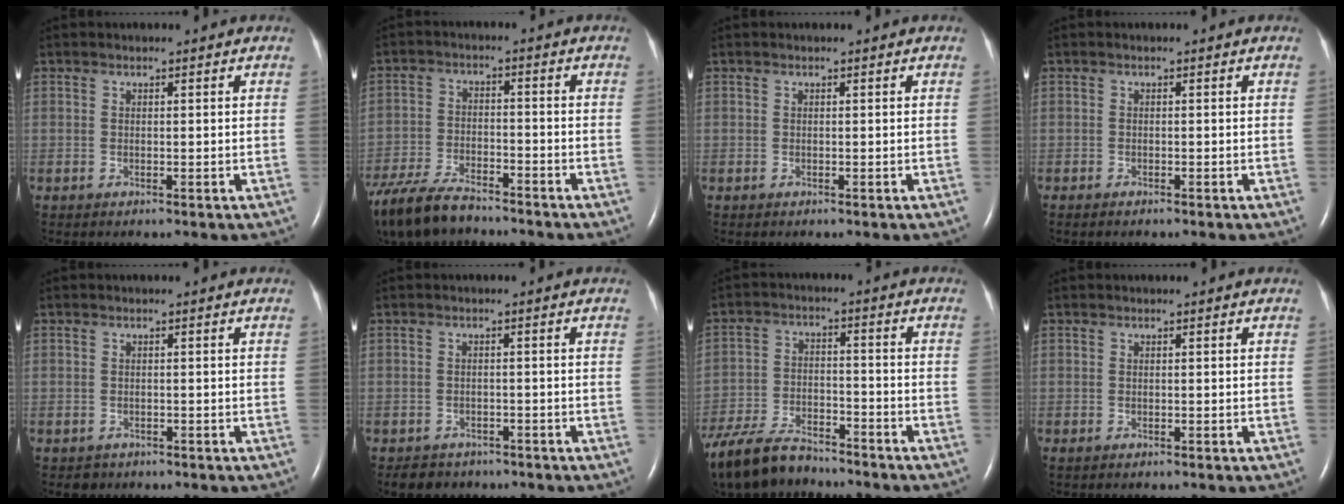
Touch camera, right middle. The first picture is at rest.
{"total": 12.0, "force": [-10.0, 3.3, 5.8], "torque": [-0.113, -0.026, -0.172]}
{"total": 0.0}
{"total": 0.7, "force": [-0.6, 0.1, 0.4], "torque": [-0.015, -0.003, -0.007]}
{"total": 1.2, "force": [-0.8, 0.8, -0.1], "torque": [-0.004, 0.002, -0.010]}
{"total": 3.6, "force": [-2.9, 2.2, 0.2], "torque": [-0.015, 0.004, -0.040]}
{"total": 13.2, "force": [-11.2, 4.1, 5.5], "torque": [-0.109, -0.015, -0.193]}
{"total": 0.0}